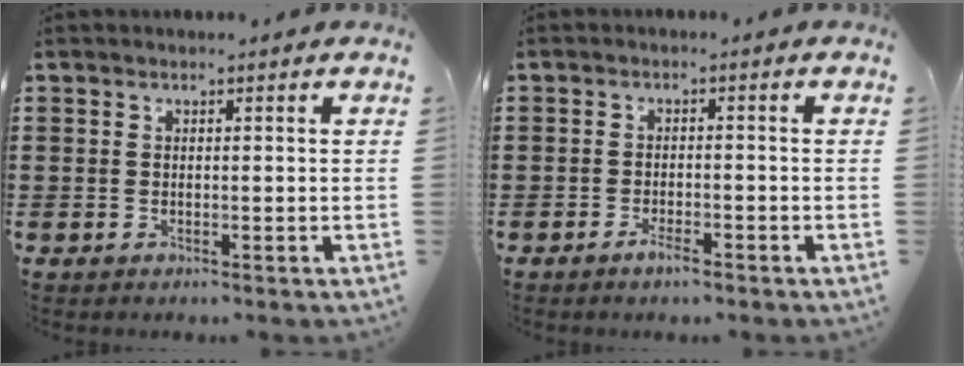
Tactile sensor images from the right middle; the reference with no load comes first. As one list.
[{"total": 2.2, "force": [-1.5, 0.5, 1.5], "torque": [-0.026, 0.002, -0.029]}]